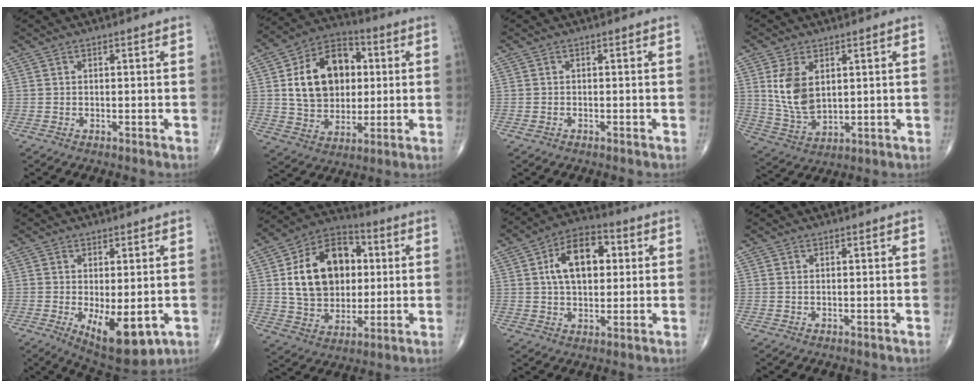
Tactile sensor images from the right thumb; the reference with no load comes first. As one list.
[{"total": 17.5, "force": [2.9, 12.8, 11.7], "torque": [-0.158, 0.011, 0.050]}, {"total": 0.6, "force": [-0.3, 0.4, 0.3], "torque": [-0.011, 0.001, -0.006]}, {"total": 9.6, "force": [2.5, 5.8, 7.3], "torque": [-0.130, -0.015, 0.062]}, {"total": 10.9, "force": [-2.9, 4.7, 9.4], "torque": [-0.125, -0.020, -0.027]}, {"total": 19.4, "force": [3.1, 14.0, 13.0], "torque": [-0.183, 0.011, 0.054]}, {"total": 13.1, "force": [2.8, 7.8, 10.1], "torque": [-0.145, 0.013, 0.038]}, {"total": 0.0}]